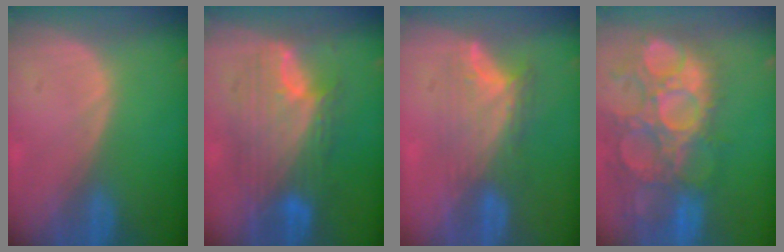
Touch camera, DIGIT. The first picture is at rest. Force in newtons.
{"total": 10.0, "press": 10.0, "slide": 0.6}
{"total": 7.9, "press": 6.8, "slide": 4.1}
{"total": 15.0, "press": 12.5, "slide": 8.2}